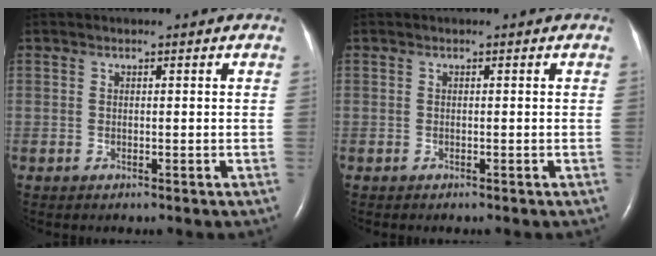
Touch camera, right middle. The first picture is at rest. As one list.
[{"total": 0.0}]